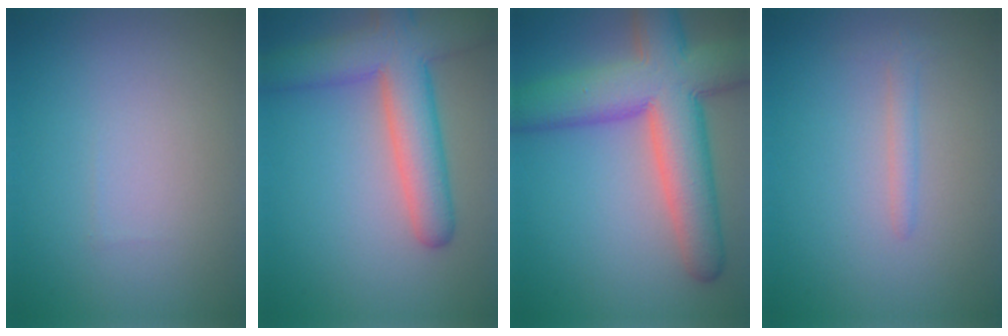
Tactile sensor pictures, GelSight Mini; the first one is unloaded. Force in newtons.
{"total": 7.6, "press": 7.5, "slide": 0.4}
{"total": 11.1, "press": 11.1, "slide": 0.5}
{"total": 1.3, "press": 1.3, "slide": 0.1}